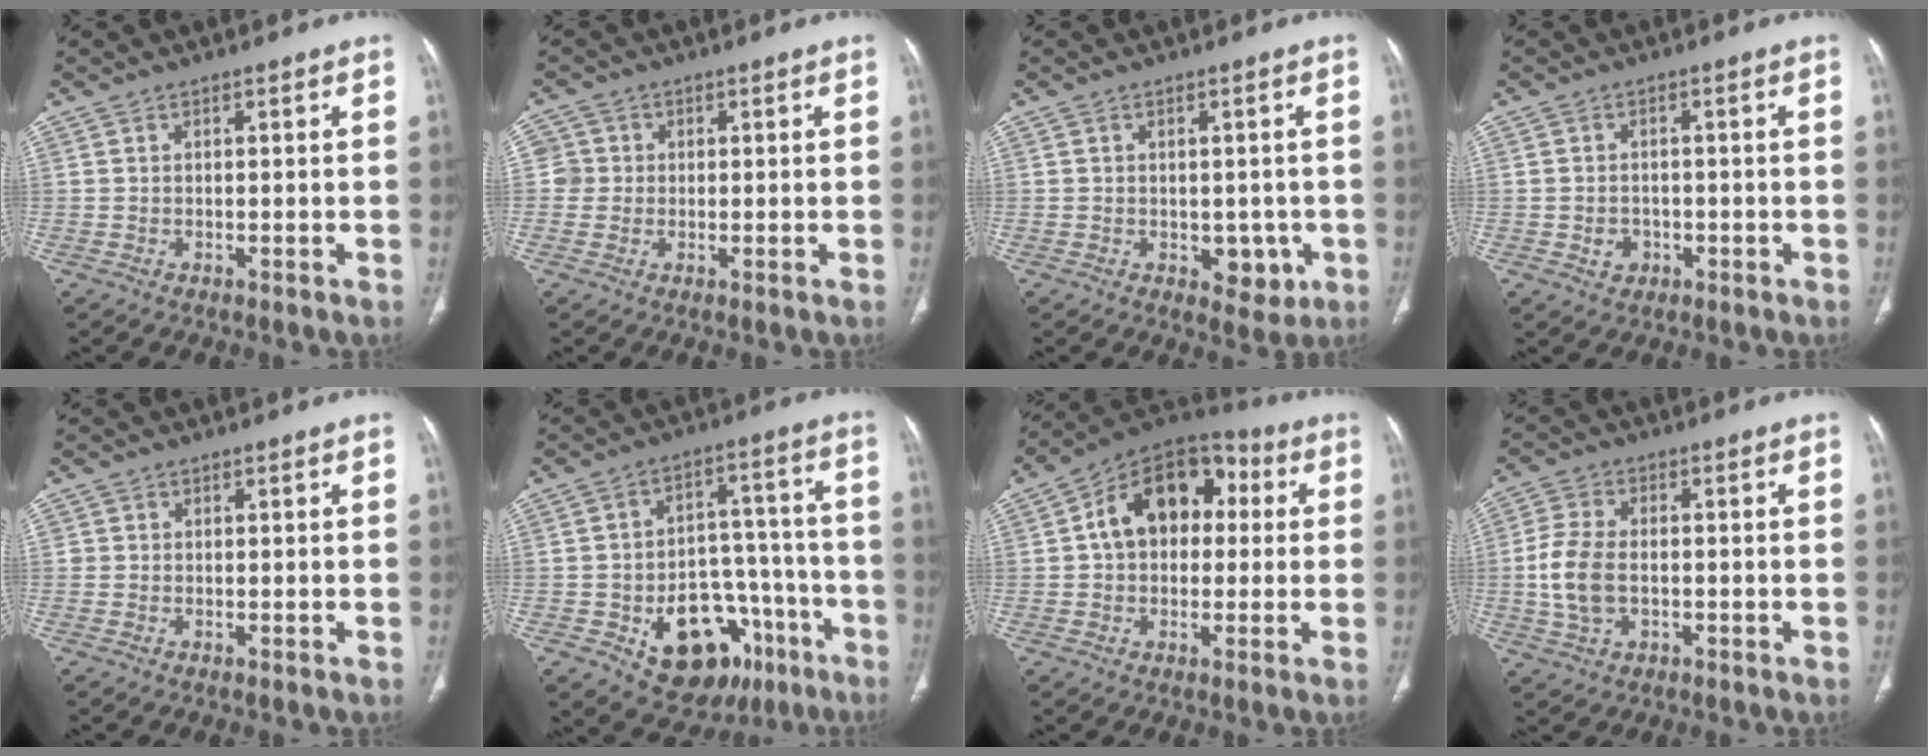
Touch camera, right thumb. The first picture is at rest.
{"total": 3.1, "force": [0.2, 3.1, 0.1], "torque": [0.024, 0.008, -0.001]}
{"total": 5.1, "force": [-1.2, 3.5, 3.5], "torque": [-0.015, -0.002, -0.007]}
{"total": 3.0, "force": [-0.9, 2.6, 1.2], "torque": [-0.012, 0.007, -0.009]}
{"total": 0.8, "force": [0.1, 0.8, 0.0], "torque": [0.006, 0.005, 0.001]}
{"total": 19.6, "force": [-8.7, 12.8, 12.1], "torque": [-0.127, 0.068, -0.112]}
{"total": 16.0, "force": [2.5, 11.1, 11.2], "torque": [-0.136, 0.037, 0.028]}
{"total": 8.6, "force": [-1.0, 5.5, 6.6], "torque": [-0.144, 0.009, -0.021]}